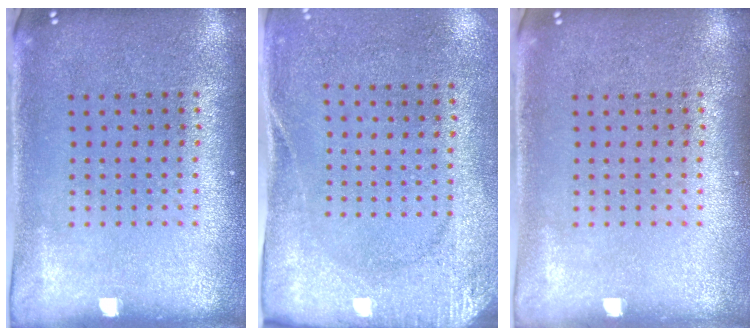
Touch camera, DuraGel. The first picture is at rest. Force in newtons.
{"total": 2.6, "press": 2.0, "slide": 1.6}
{"total": 0.0}